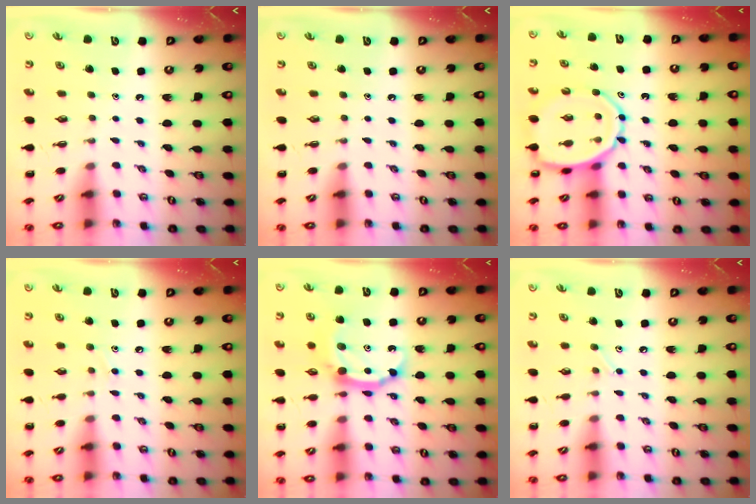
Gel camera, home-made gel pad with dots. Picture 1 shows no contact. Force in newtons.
{"total": 0.0}
{"total": 10.3, "press": 10.0, "slide": 2.7}
{"total": 6.8, "press": 6.4, "slide": 2.3}
{"total": 12.0, "press": 11.9, "slide": 0.9}
{"total": 4.9, "press": 4.7, "slide": 1.5}